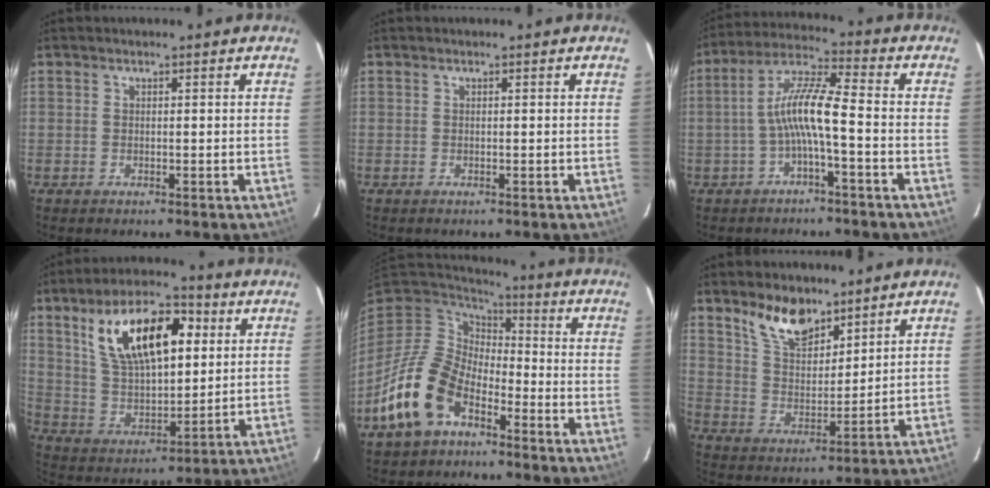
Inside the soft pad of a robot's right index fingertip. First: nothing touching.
{"total": 0.0}
{"total": 8.1, "force": [-2.3, 0.7, 7.7], "torque": [-0.172, 0.019, -0.045]}
{"total": 18.6, "force": [6.9, 8.7, 14.9], "torque": [-0.261, 0.028, 0.131]}
{"total": 15.5, "force": [-8.7, 9.2, 9.0], "torque": [-0.198, 0.000, -0.166]}
{"total": 9.9, "force": [7.4, 4.4, 5.0], "torque": [-0.088, 0.005, 0.143]}